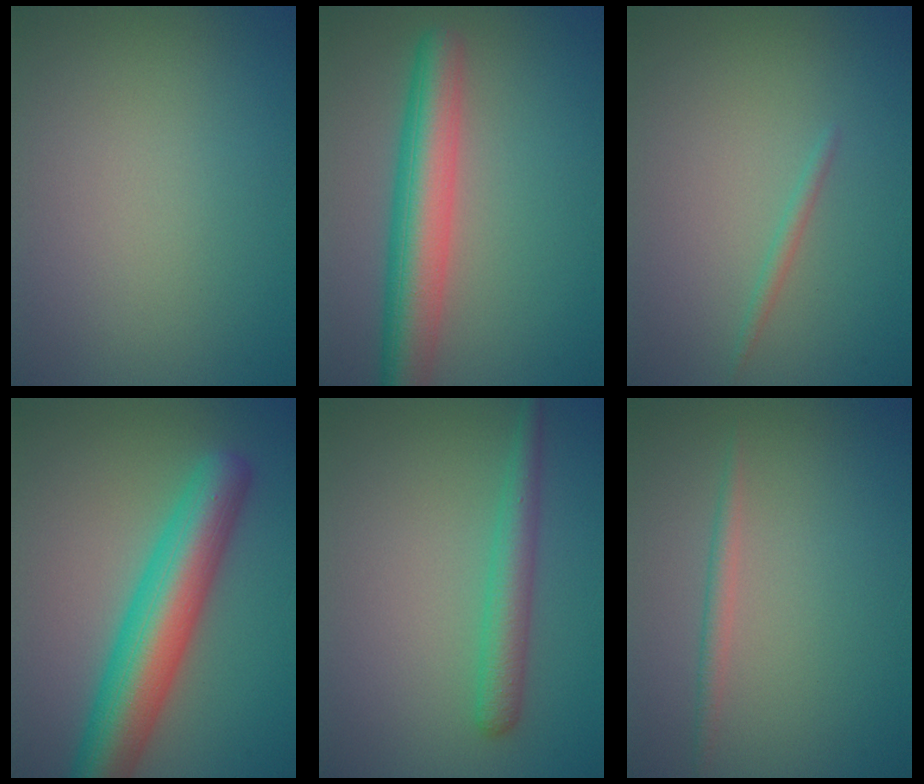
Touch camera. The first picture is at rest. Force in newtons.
{"total": 6.6, "press": 6.6, "slide": 0.1}
{"total": 0.8, "press": 0.8, "slide": 0.1}
{"total": 8.4, "press": 8.4, "slide": 0.3}
{"total": 3.0, "press": 3.0, "slide": 0.2}
{"total": 1.2, "press": 1.2, "slide": 0.1}